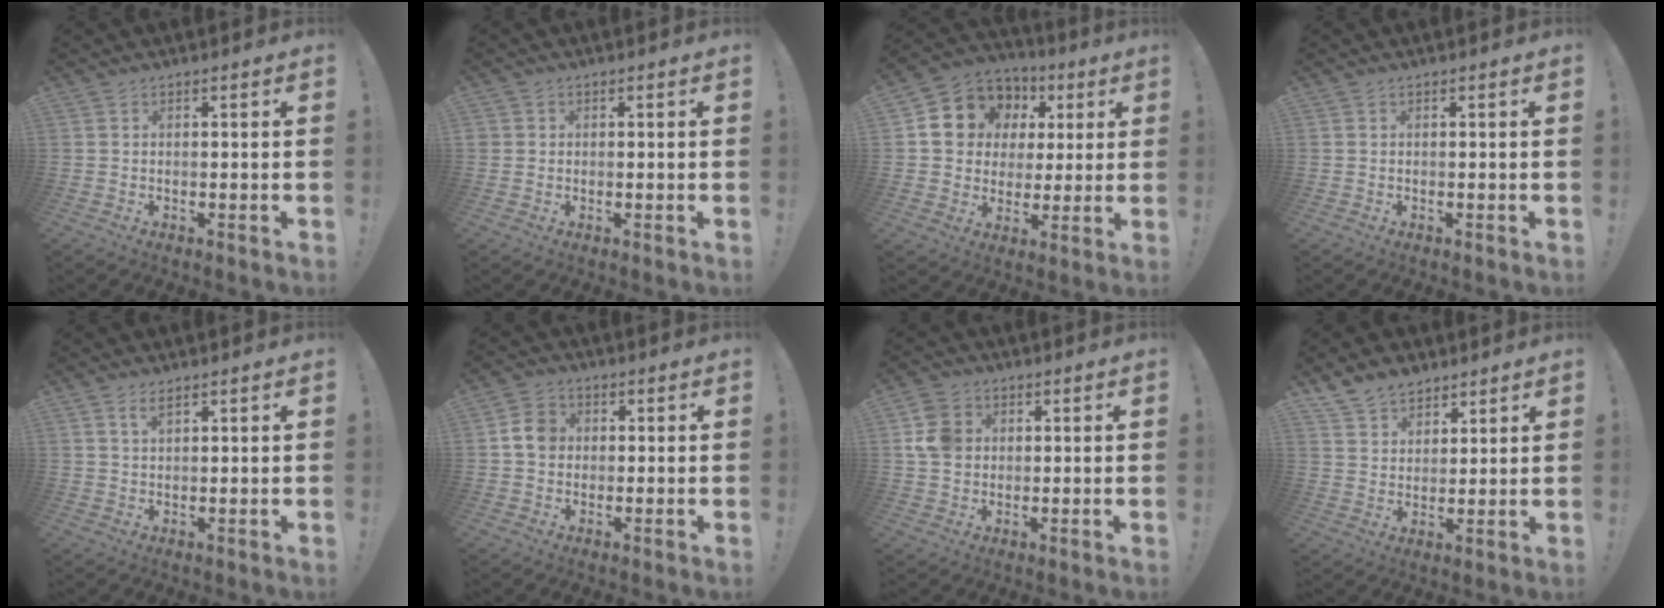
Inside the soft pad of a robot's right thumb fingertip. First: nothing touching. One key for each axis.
{"total": 1.3, "fx": 0.1, "fy": 1.3, "fz": 0.2, "tx": -0.002, "ty": 0.003, "tz": 0.002}
{"total": 12.0, "fx": 4.4, "fy": 10.5, "fz": 3.9, "tx": -0.060, "ty": -0.022, "tz": 0.096}
{"total": 0.0}
{"total": 1.6, "fx": 1.0, "fy": 0.8, "fz": 0.9, "tx": -0.012, "ty": -0.001, "tz": 0.017}
{"total": 6.6, "fx": 0.6, "fy": 5.6, "fz": 3.4, "tx": -0.038, "ty": 0.008, "tz": 0.013}
{"total": 8.8, "fx": 1.4, "fy": 7.6, "fz": 4.3, "tx": -0.082, "ty": 0.012, "tz": 0.033}
{"total": 8.5, "fx": 6.6, "fy": 4.9, "fz": 2.0, "tx": -0.042, "ty": -0.038, "tz": 0.130}